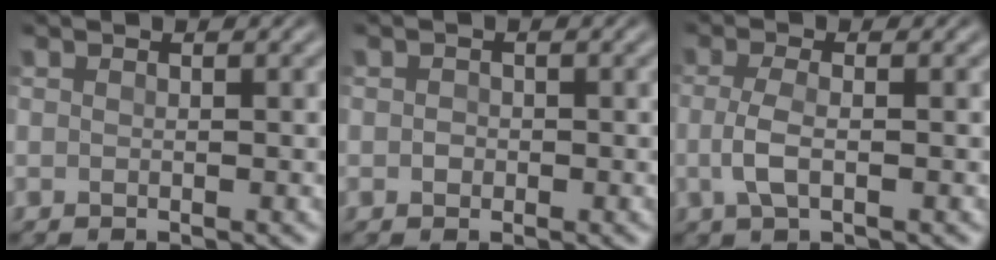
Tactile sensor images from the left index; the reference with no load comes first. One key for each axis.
{"total": 0.8, "fx": -0.1, "fy": 0.7, "fz": 0.2, "tx": -0.002, "ty": 0.001, "tz": -0.003}
{"total": 2.3, "fx": -0.1, "fy": 0.8, "fz": 2.1, "tx": -0.050, "ty": 0.004, "tz": -0.006}